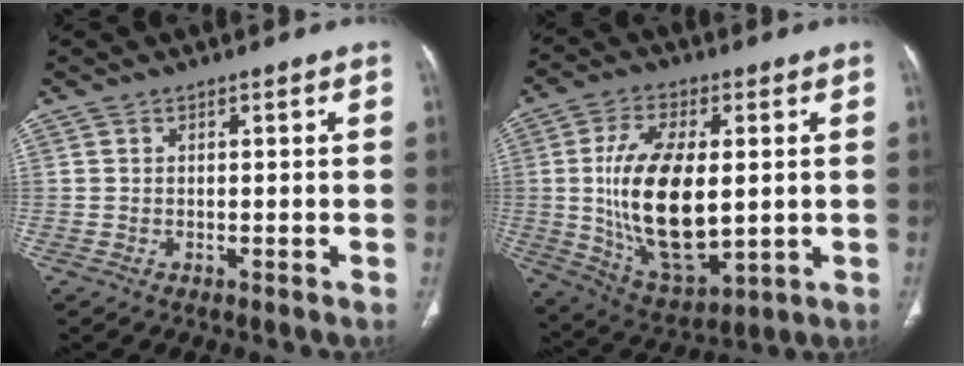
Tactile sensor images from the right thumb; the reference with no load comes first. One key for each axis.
{"total": 19.5, "fx": 0.5, "fy": 9.8, "fz": 16.8, "tx": -0.302, "ty": -0.016, "tz": 0.025}